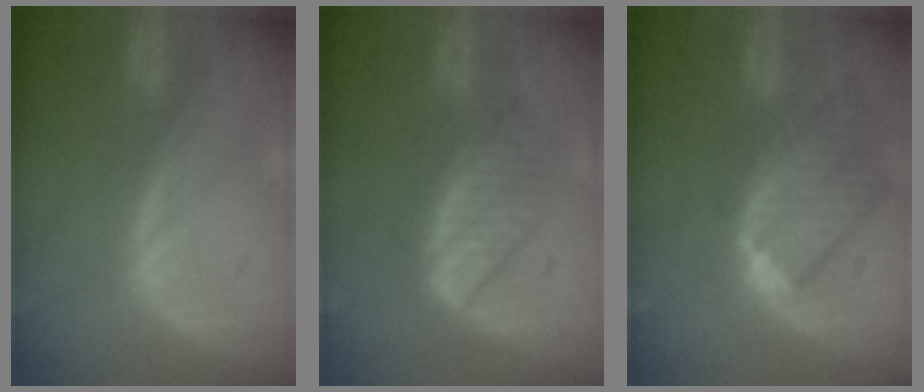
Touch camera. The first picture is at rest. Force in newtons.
{"total": 5.9, "press": 5.7, "slide": 1.4}
{"total": 9.8, "press": 8.5, "slide": 4.8}